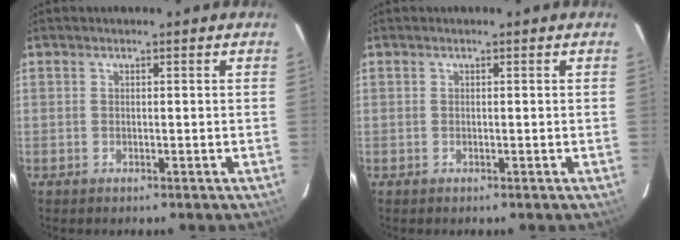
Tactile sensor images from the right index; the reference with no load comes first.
{"total": 0.0}